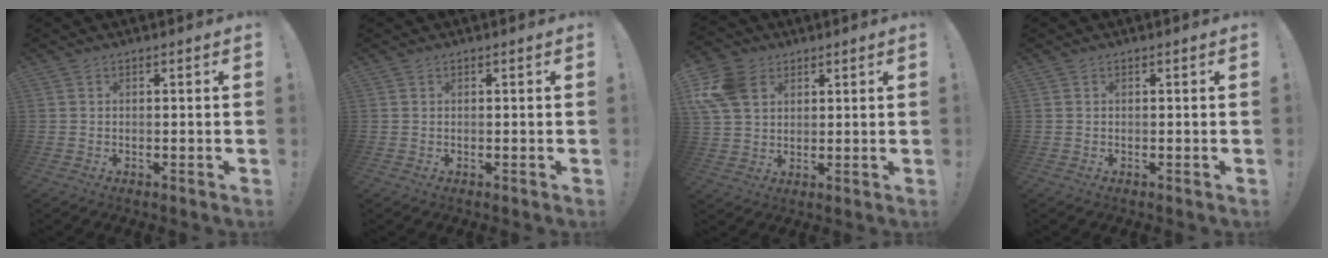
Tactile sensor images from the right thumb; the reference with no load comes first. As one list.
[{"total": 0.0}, {"total": 12.6, "force": [4.8, 9.3, 7.1], "torque": [-0.142, -0.007, 0.098]}, {"total": 0.0}]